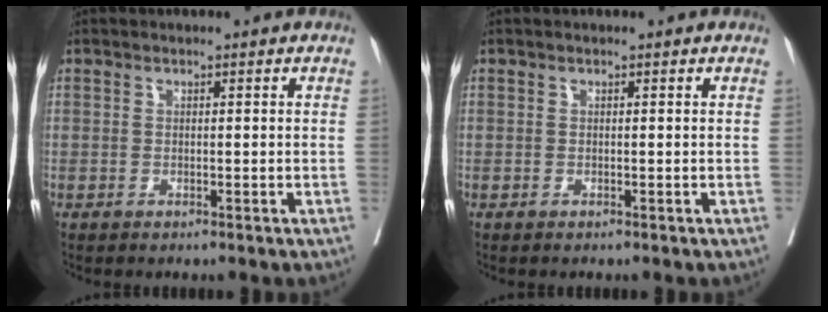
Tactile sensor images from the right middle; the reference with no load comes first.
{"total": 0.0}